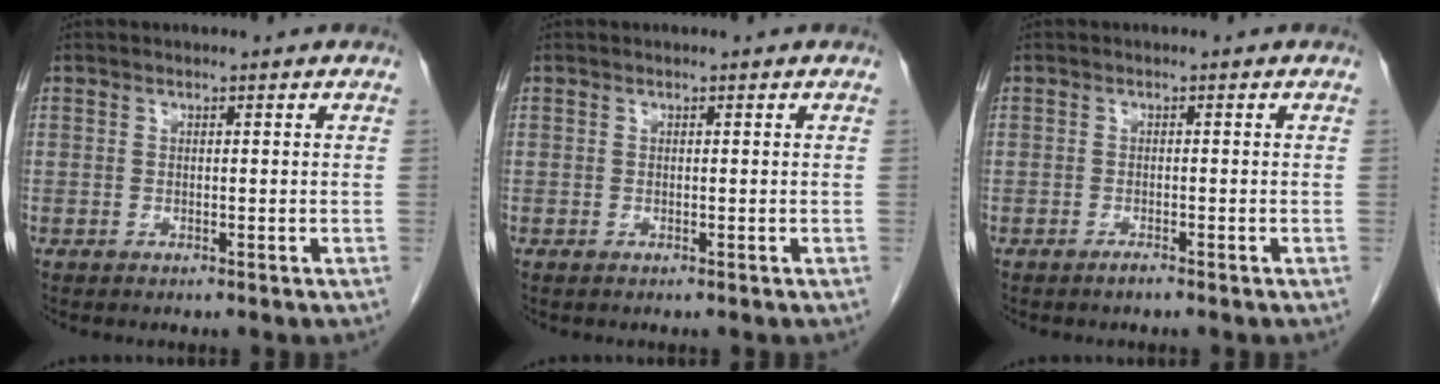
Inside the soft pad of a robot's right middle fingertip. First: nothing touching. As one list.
[{"total": 0.0}, {"total": 0.9, "force": [-0.8, -0.1, 0.4], "torque": [-0.013, -0.002, -0.013]}]